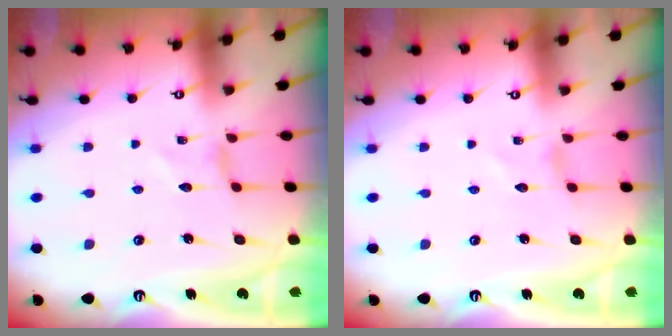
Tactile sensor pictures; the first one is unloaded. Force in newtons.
{"total": 0.0}